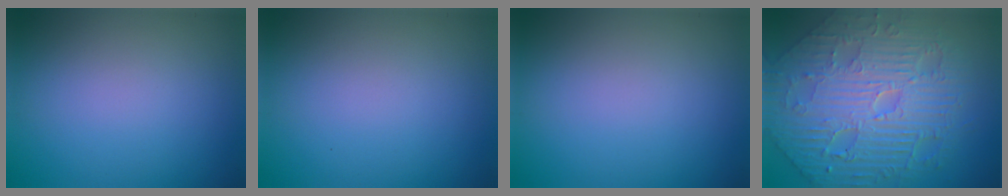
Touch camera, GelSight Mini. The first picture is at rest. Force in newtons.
{"total": 0.0}
{"total": 0.0}
{"total": 9.3, "press": 7.0, "slide": 6.0}